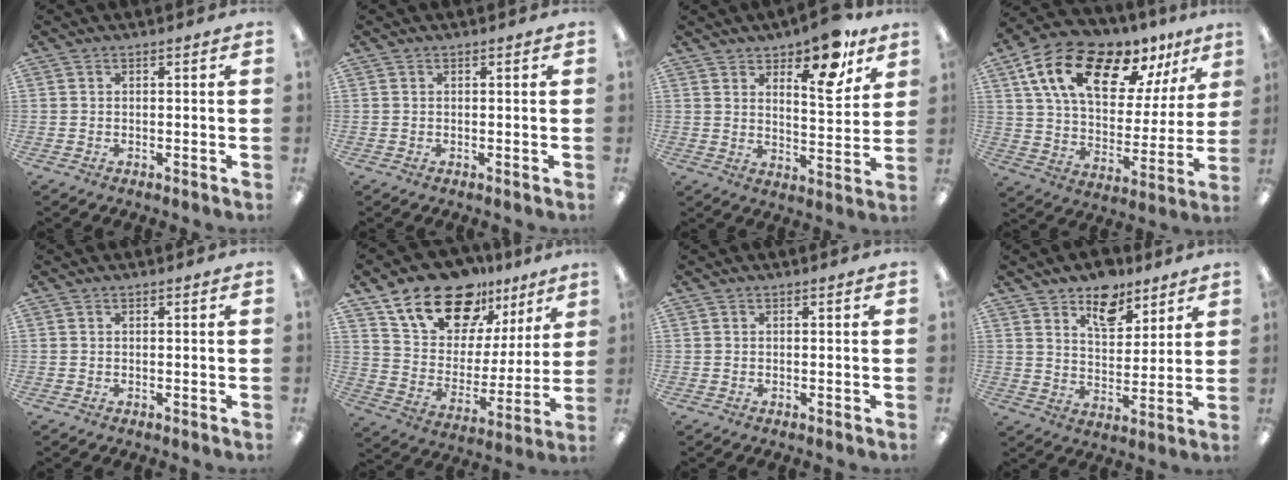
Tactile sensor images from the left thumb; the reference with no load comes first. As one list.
[{"total": 0.0}, {"total": 12.5, "force": [8.9, 4.7, 7.4], "torque": [-0.086, -0.052, 0.147]}, {"total": 19.8, "force": [12.6, 9.5, 11.9], "torque": [-0.215, -0.064, 0.221]}, {"total": 0.0}, {"total": 18.8, "force": [13.9, 10.1, 7.6], "torque": [-0.146, -0.086, 0.251]}, {"total": 0.0}, {"total": 10.4, "force": [7.7, 5.5, 4.3], "torque": [-0.045, -0.044, 0.136]}]